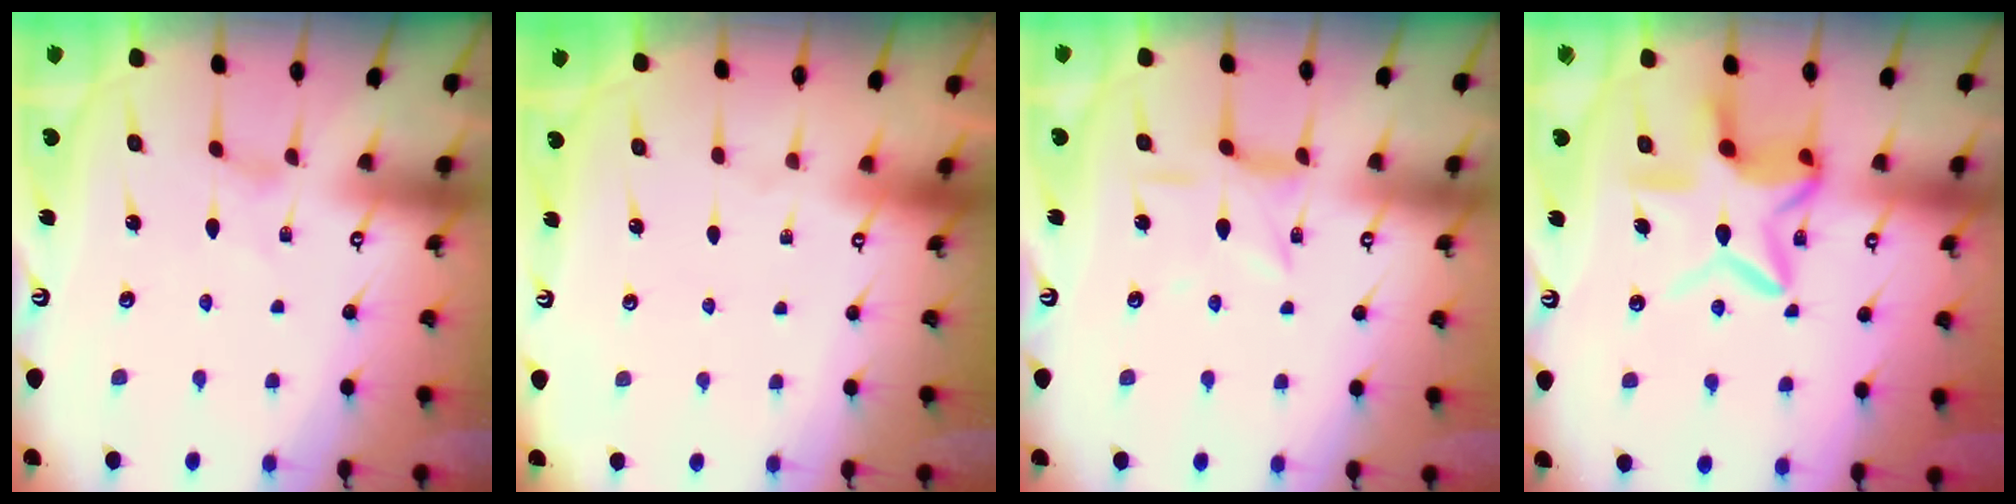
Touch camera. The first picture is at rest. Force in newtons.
{"total": 0.0}
{"total": 5.3, "press": 5.3, "slide": 0.3}
{"total": 12.9, "press": 12.9, "slide": 1.2}